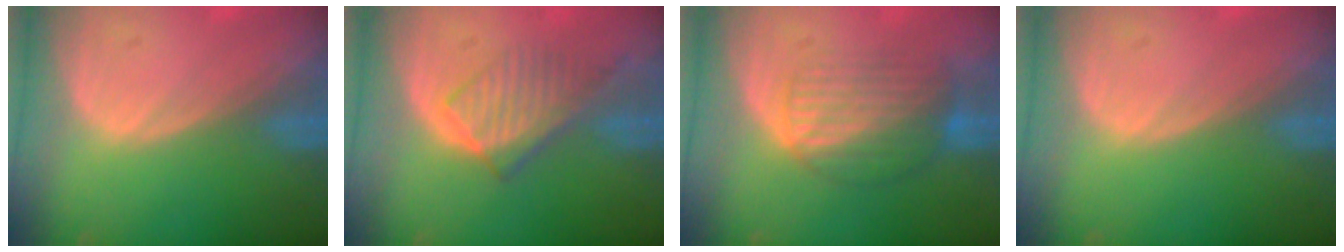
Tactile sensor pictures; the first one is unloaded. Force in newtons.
{"total": 6.5, "press": 5.9, "slide": 2.7}
{"total": 6.9, "press": 6.5, "slide": 2.3}
{"total": 0.0}